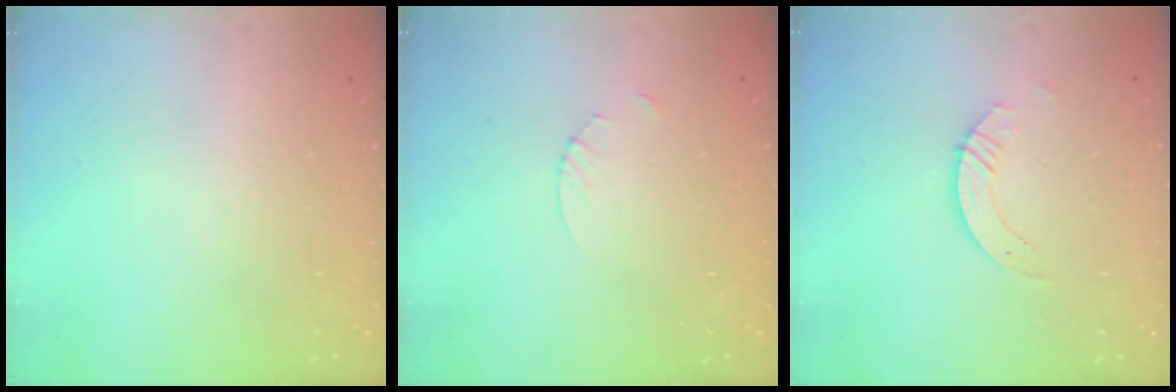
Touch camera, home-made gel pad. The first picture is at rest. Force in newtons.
{"total": 2.7, "press": 2.7, "slide": 0.3}
{"total": 3.6, "press": 3.6, "slide": 0.3}